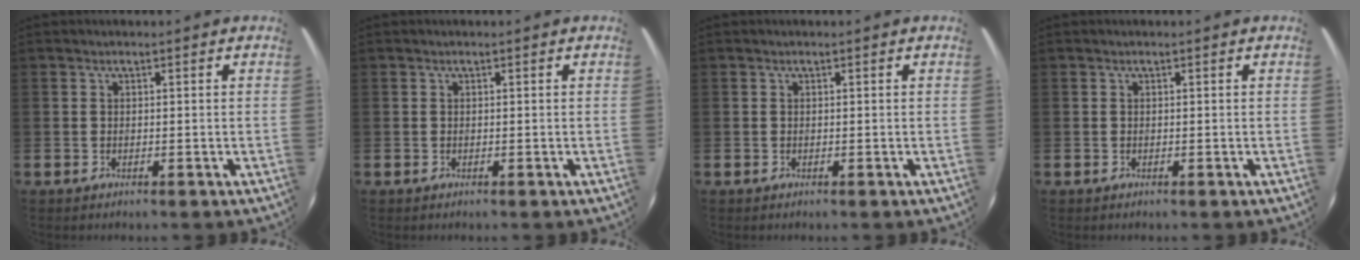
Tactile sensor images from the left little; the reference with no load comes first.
{"total": 0.0}
{"total": 0.0}
{"total": 0.0}